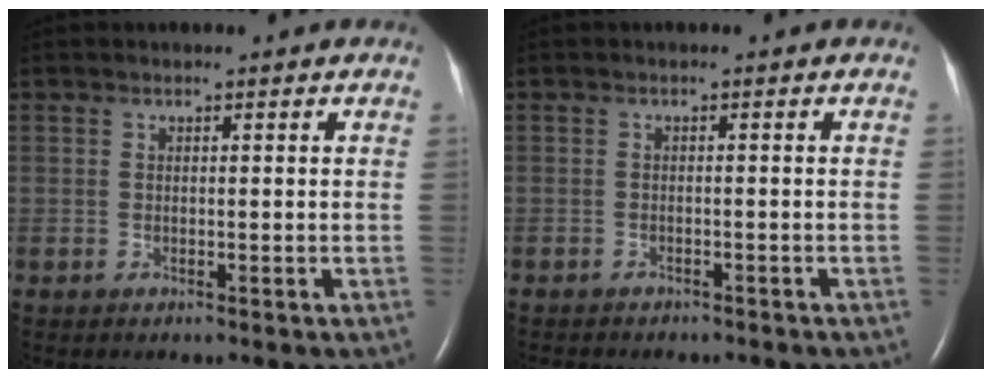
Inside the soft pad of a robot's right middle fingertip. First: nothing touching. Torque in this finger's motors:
{"motor_torque": [0.06, -0.12, 0.16, 0.03]}